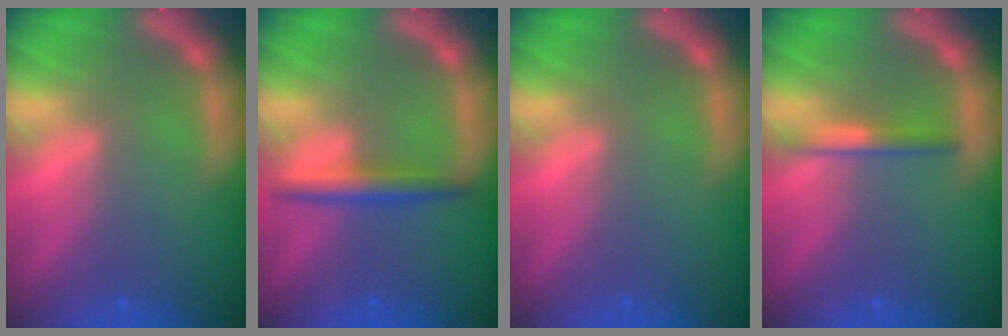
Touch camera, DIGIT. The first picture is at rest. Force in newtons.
{"total": 3.0}
{"total": 0.0}
{"total": 2.0}